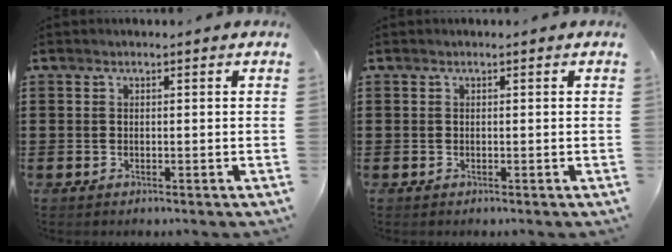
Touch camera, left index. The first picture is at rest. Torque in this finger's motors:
{"motor_torque": [0.01, 0.00, 0.00, 0.00]}